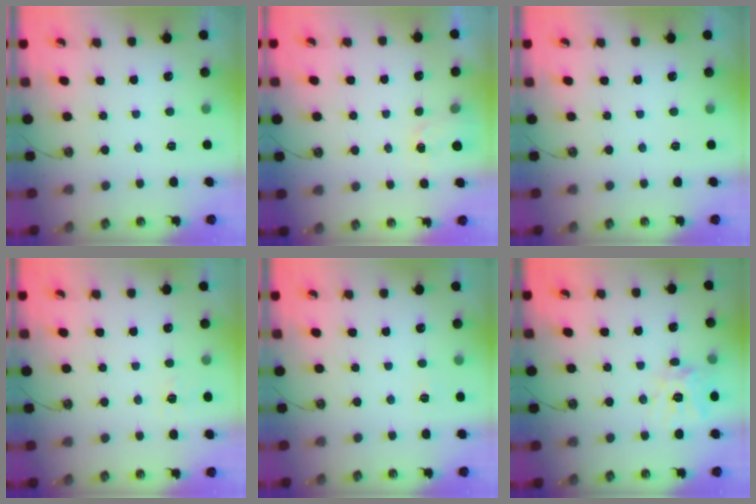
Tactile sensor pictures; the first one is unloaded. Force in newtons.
{"total": 1.1, "press": 1.1, "slide": 0.3}
{"total": 0.0}
{"total": 3.9, "press": 3.9, "slide": 0.4}
{"total": 3.7, "press": 3.7, "slide": 0.4}
{"total": 13.0, "press": 13.0, "slide": 1.2}